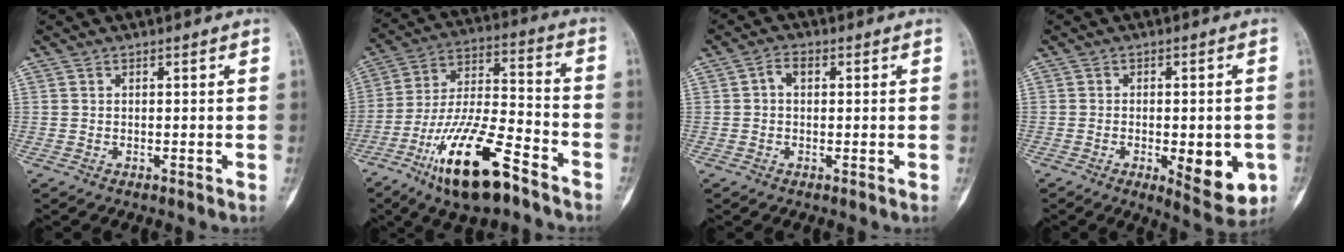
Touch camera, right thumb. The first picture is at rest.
{"total": 19.4, "force": [-11.5, 6.2, 14.3], "torque": [-0.265, 0.066, -0.206]}
{"total": 2.7, "force": [0.6, 1.8, 1.9], "torque": [-0.026, 0.011, 0.008]}
{"total": 10.1, "force": [-2.9, 4.2, 8.7], "torque": [-0.091, -0.004, -0.030]}